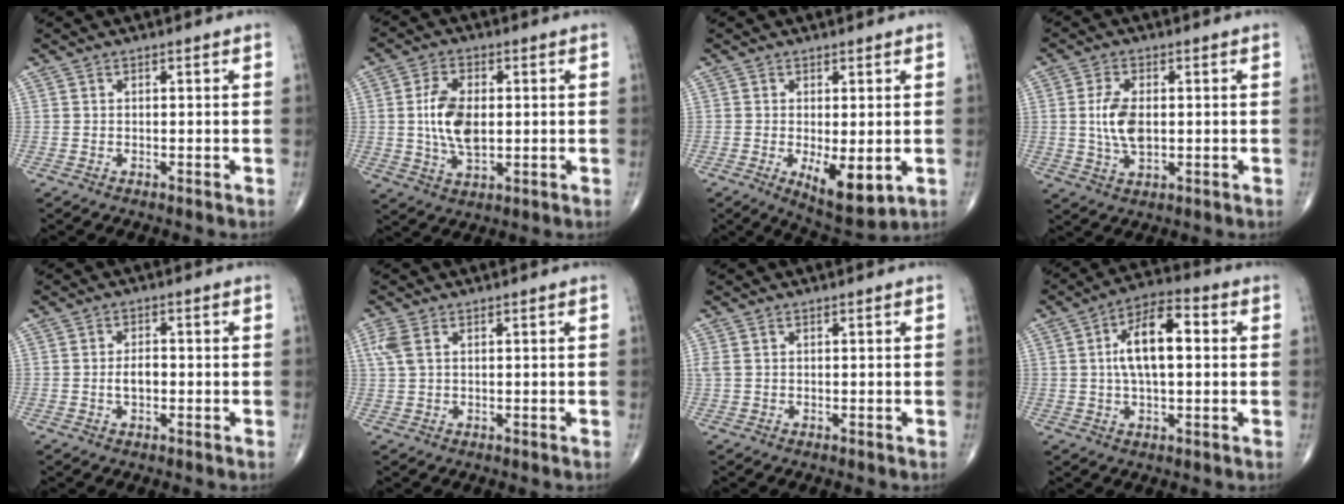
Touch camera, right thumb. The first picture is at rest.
{"total": 9.5, "force": [0.4, 5.1, 7.9], "torque": [-0.149, -0.003, 0.011]}
{"total": 8.3, "force": [-1.8, 3.2, 7.4], "torque": [-0.105, -0.024, -0.019]}
{"total": 7.1, "force": [0.2, 3.8, 6.1], "torque": [-0.120, -0.005, 0.004]}
{"total": 2.9, "force": [-0.5, 1.6, 2.3], "torque": [-0.038, 0.004, -0.011]}
{"total": 3.2, "force": [1.2, 1.5, 2.5], "torque": [-0.074, 0.013, 0.032]}
{"total": 1.4, "force": [0.5, 0.8, 1.1], "torque": [-0.041, 0.016, 0.018]}
{"total": 11.9, "force": [1.6, 5.4, 10.5], "torque": [-0.177, 0.020, 0.020]}